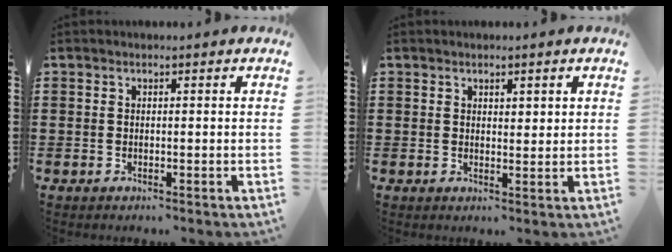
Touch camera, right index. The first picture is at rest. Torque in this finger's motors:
{"motor_torque": [-0.27, 0.16, 0.01, 0.00]}